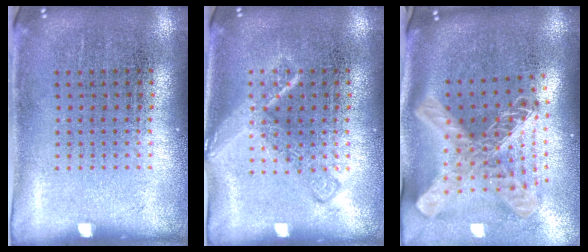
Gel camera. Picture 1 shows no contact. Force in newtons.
{"total": 2.0, "press": 2.0, "slide": 0.4}
{"total": 3.0, "press": 2.1, "slide": 2.1}